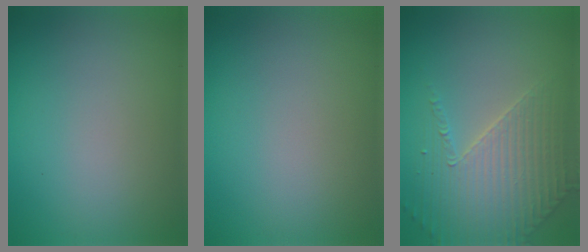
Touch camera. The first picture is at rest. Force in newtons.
{"total": 0.0}
{"total": 3.7, "press": 3.7, "slide": 0.7}